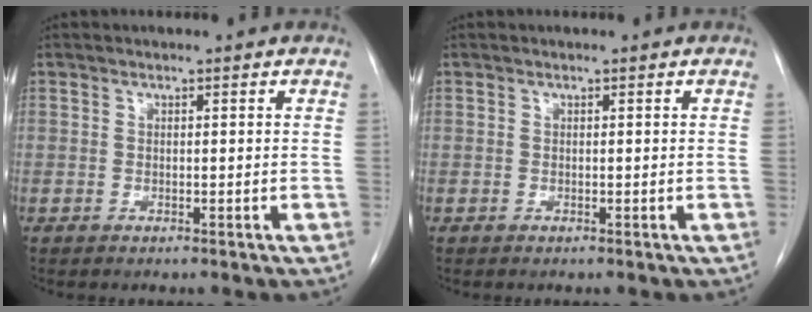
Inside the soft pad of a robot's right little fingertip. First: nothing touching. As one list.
[{"total": 0.0}]